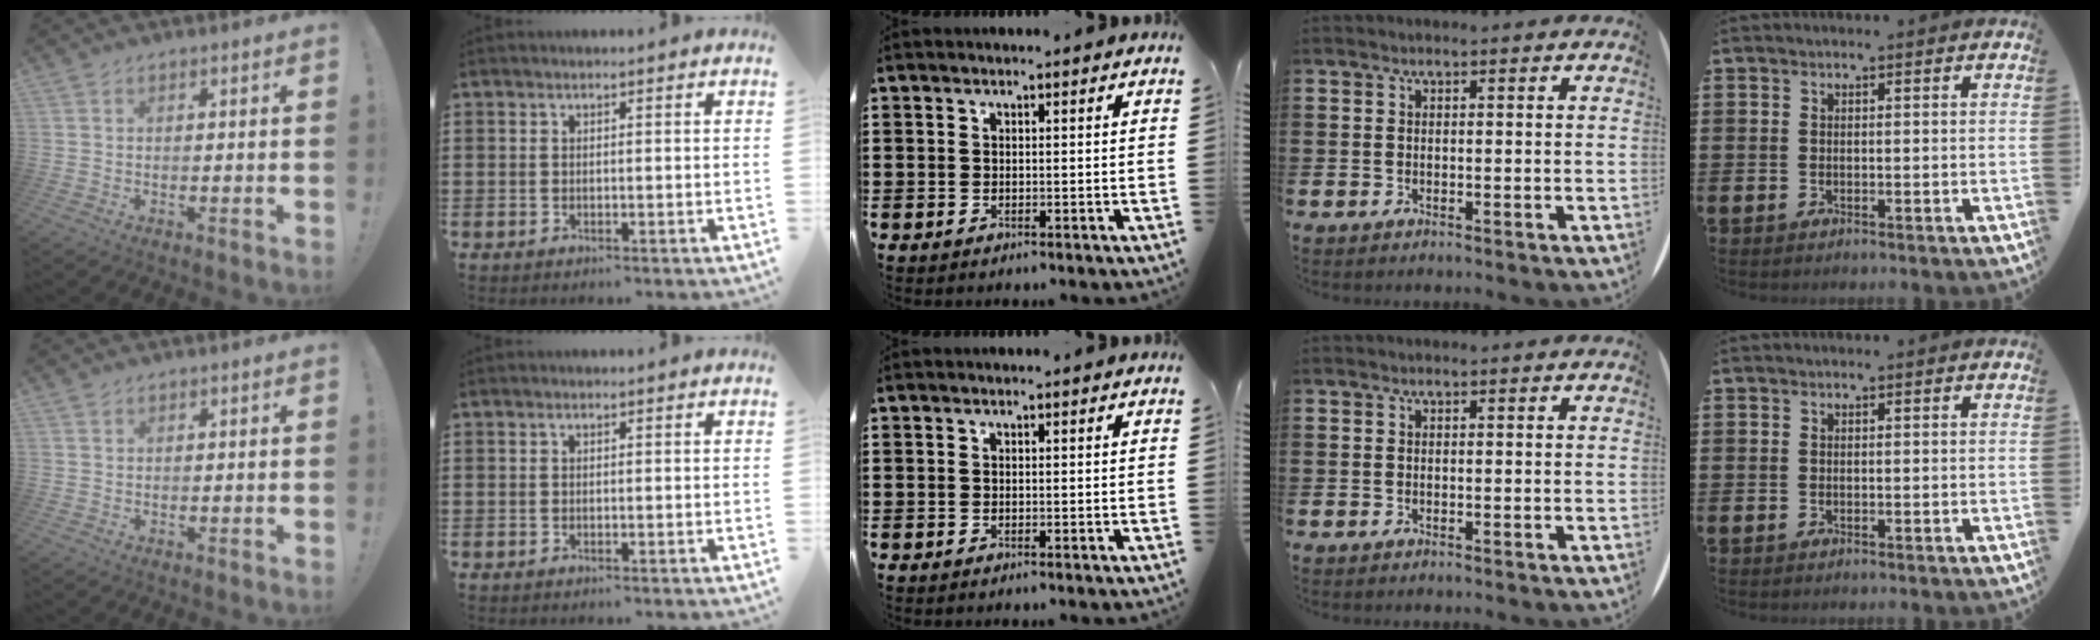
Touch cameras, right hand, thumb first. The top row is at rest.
{"thumb": {"total": 0.8, "force": [0.6, 0.5, 0.1], "torque": [0.005, -0.003, 0.010]}}